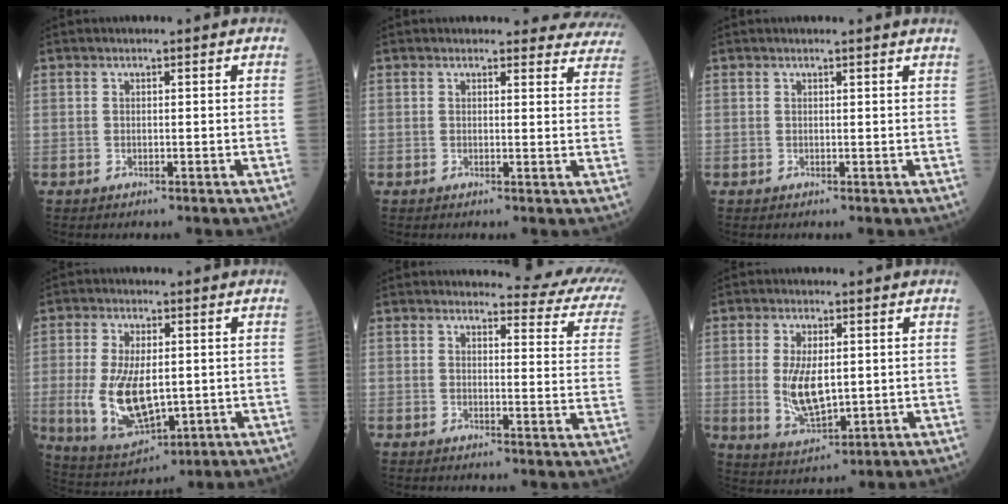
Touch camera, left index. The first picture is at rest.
{"total": 10.2, "force": [9.8, 2.9, 0.4], "torque": [0.050, -0.034, 0.061]}
{"total": 1.2, "force": [1.0, -0.3, 0.4], "torque": [-0.020, -0.005, 0.013]}
{"total": 11.4, "force": [-1.0, 5.3, 10.0], "torque": [-0.201, -0.010, -0.002]}
{"total": 11.3, "force": [10.5, 2.1, 3.8], "torque": [-0.017, -0.051, 0.086]}
{"total": 7.7, "force": [0.2, 3.3, 7.0], "torque": [-0.142, -0.009, 0.010]}